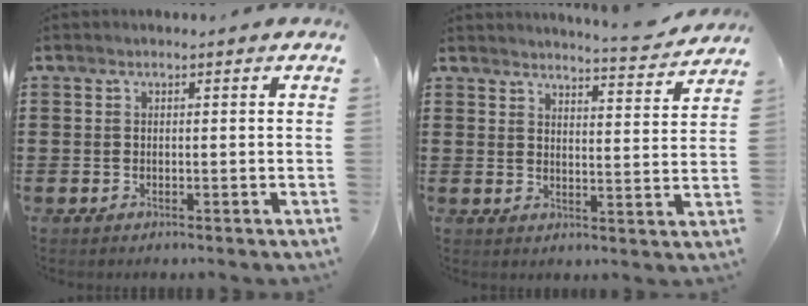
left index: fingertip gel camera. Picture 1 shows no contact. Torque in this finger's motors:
{"motor_torque": [0.95, -0.98, 0.33, 0.08]}